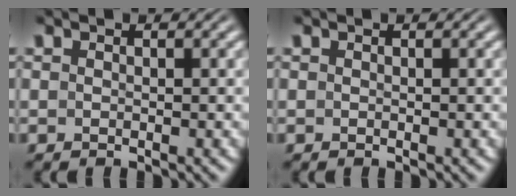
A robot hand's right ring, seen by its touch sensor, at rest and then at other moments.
{"total": 0.0}